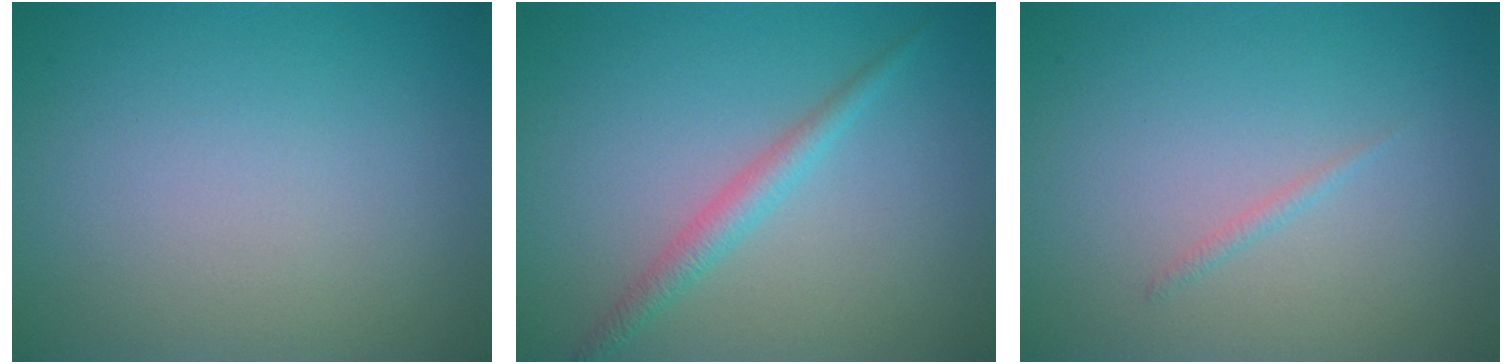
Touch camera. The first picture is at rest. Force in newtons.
{"total": 2.1, "press": 2.1, "slide": 0.0}
{"total": 0.6, "press": 0.6, "slide": 0.1}